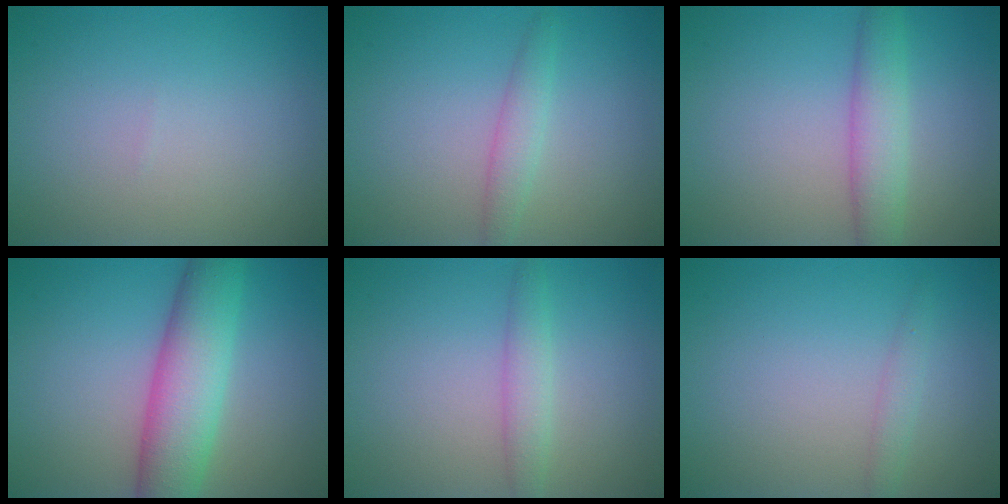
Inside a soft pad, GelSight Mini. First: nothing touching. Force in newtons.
{"total": 1.9, "press": 1.9, "slide": 0.1}
{"total": 3.5, "press": 3.5, "slide": 0.1}
{"total": 7.2, "press": 7.2, "slide": 0.1}
{"total": 2.0, "press": 2.0, "slide": 0.2}
{"total": 1.2, "press": 1.2, "slide": 0.0}